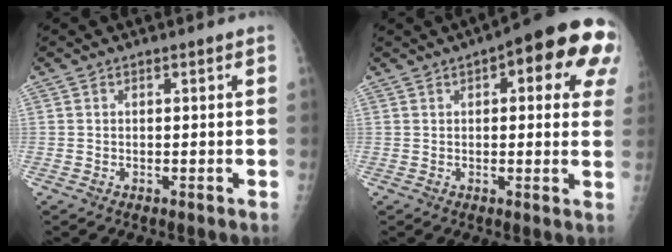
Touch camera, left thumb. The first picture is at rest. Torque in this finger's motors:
{"motor_torque": [0.18, 0.48, -0.07, -0.25, 0.23]}